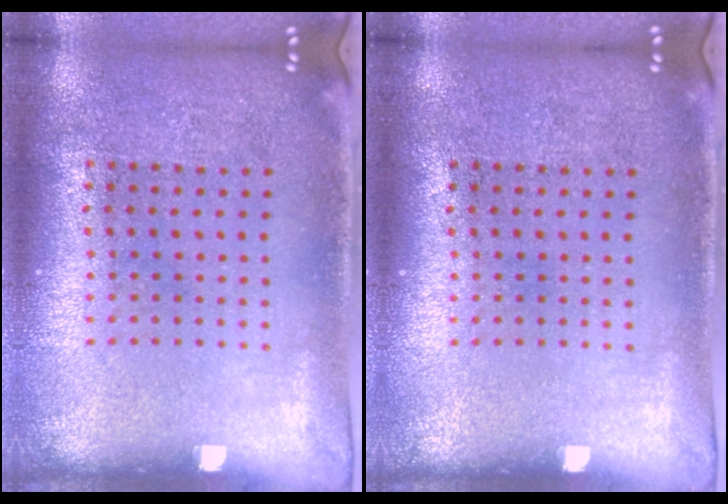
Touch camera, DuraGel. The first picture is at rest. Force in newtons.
{"total": 0.0}